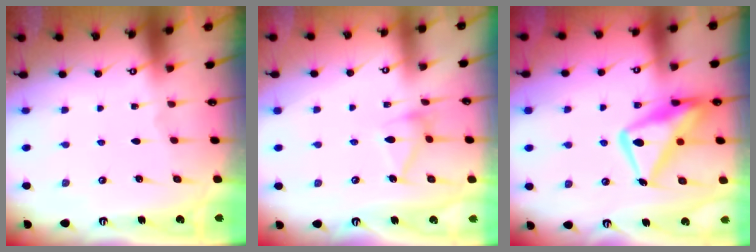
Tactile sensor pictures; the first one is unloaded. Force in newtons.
{"total": 12.1, "press": 12.1, "slide": 0.3}
{"total": 16.6, "press": 16.5, "slide": 1.6}